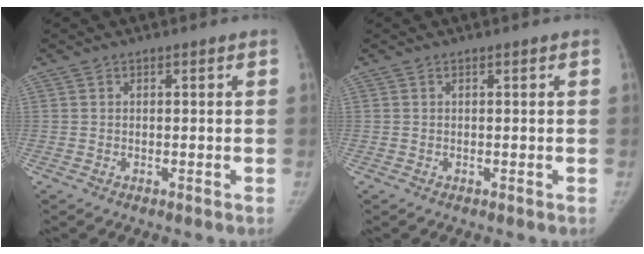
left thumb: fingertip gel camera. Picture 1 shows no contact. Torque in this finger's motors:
{"motor_torque": [-0.04, 0.05, 0.07, 0.07, -0.01]}